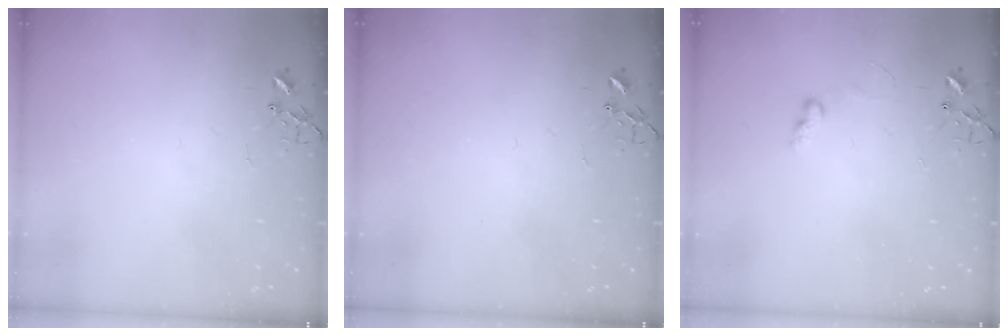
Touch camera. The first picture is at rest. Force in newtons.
{"total": 0.0}
{"total": 6.0, "press": 5.9, "slide": 0.7}